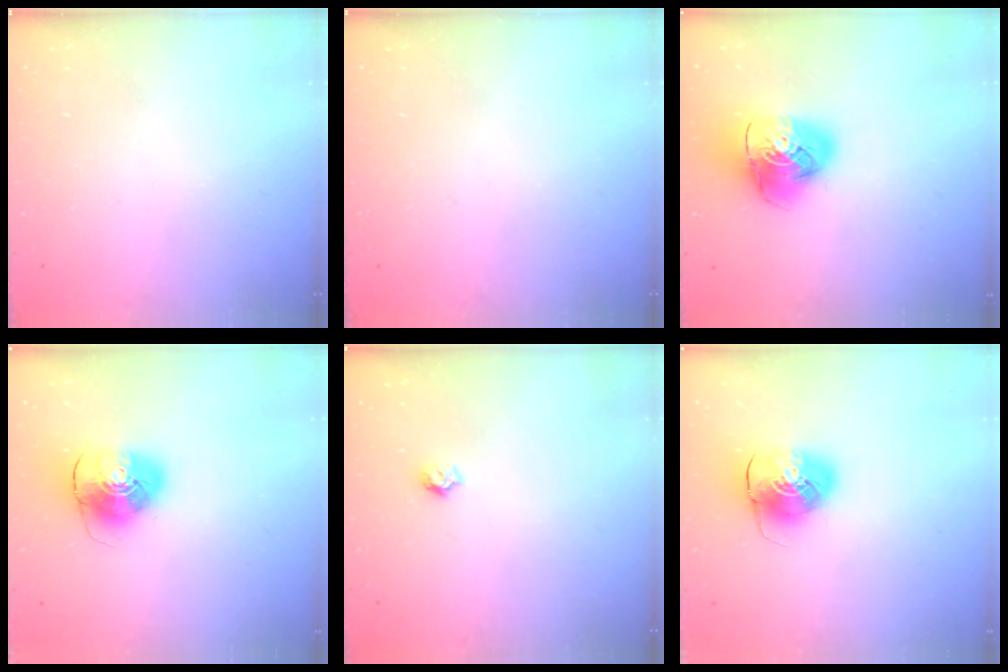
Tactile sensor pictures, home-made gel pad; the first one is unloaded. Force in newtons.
{"total": 0.0}
{"total": 13.4, "press": 13.3, "slide": 1.7}
{"total": 9.7, "press": 9.6, "slide": 1.4}
{"total": 5.1, "press": 5.1, "slide": 0.4}
{"total": 9.6, "press": 9.4, "slide": 1.7}